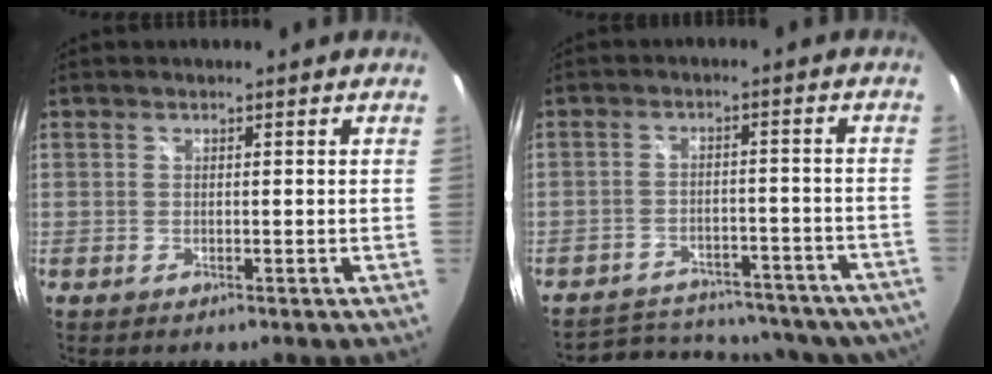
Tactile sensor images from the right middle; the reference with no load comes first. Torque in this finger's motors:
{"motor_torque": [0.26, -1.35, 0.05, 0.00]}